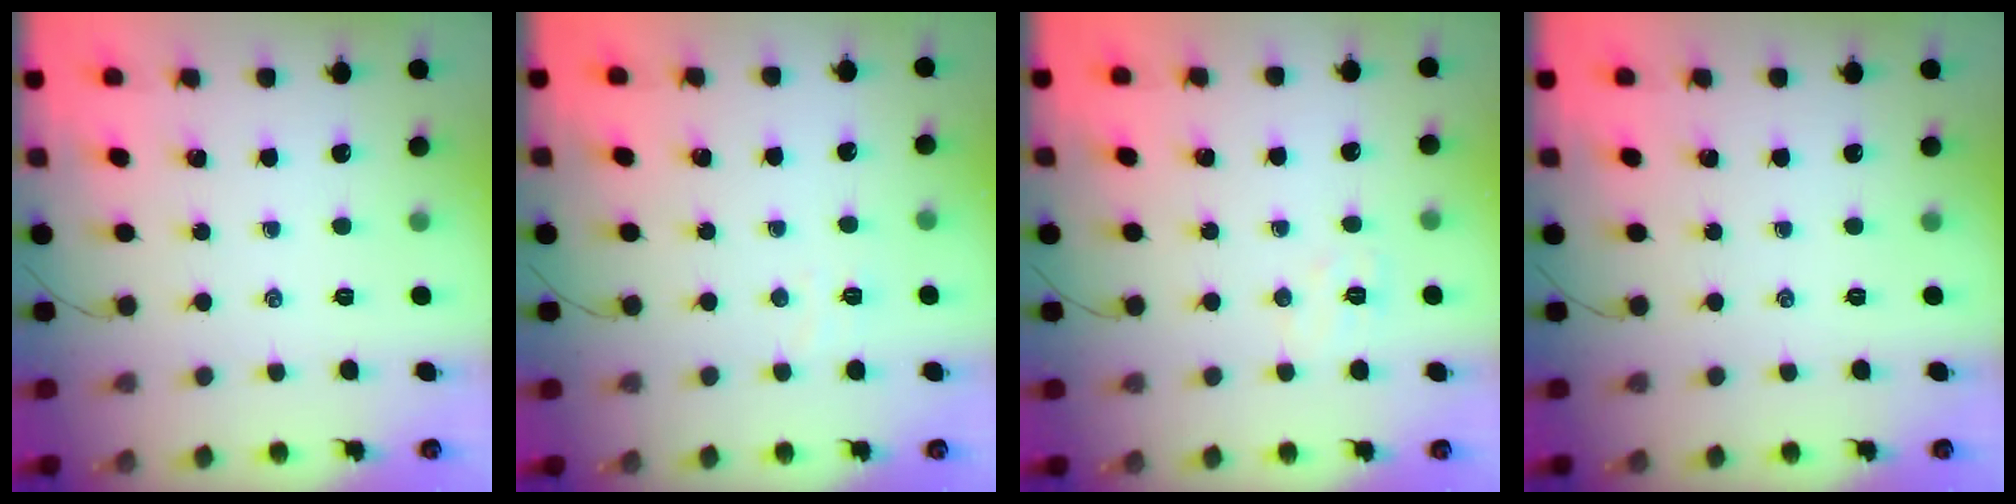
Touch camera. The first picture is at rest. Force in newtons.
{"total": 3.0, "press": 2.9, "slide": 0.7}
{"total": 5.4, "press": 5.2, "slide": 1.3}
{"total": 0.0}